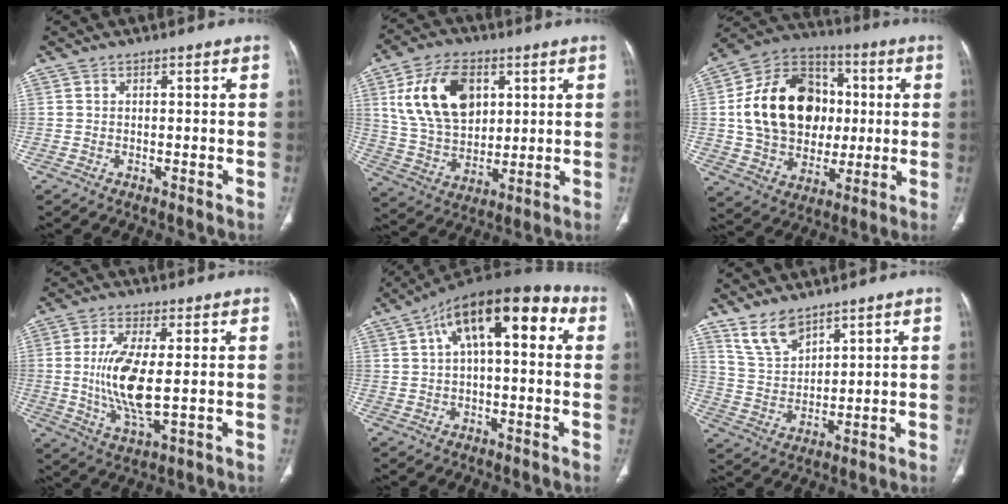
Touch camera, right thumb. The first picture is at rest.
{"total": 17.1, "force": [5.6, 11.1, 11.8], "torque": [-0.189, -0.014, 0.113]}
{"total": 22.7, "force": [2.0, 17.4, 14.4], "torque": [-0.224, 0.020, 0.043]}
{"total": 11.4, "force": [0.2, 3.9, 10.7], "torque": [-0.230, -0.017, 0.008]}
{"total": 17.4, "force": [5.2, 7.7, 14.8], "torque": [-0.203, 0.038, 0.070]}
{"total": 7.3, "force": [5.8, 3.1, 3.2], "torque": [-0.051, -0.033, 0.127]}